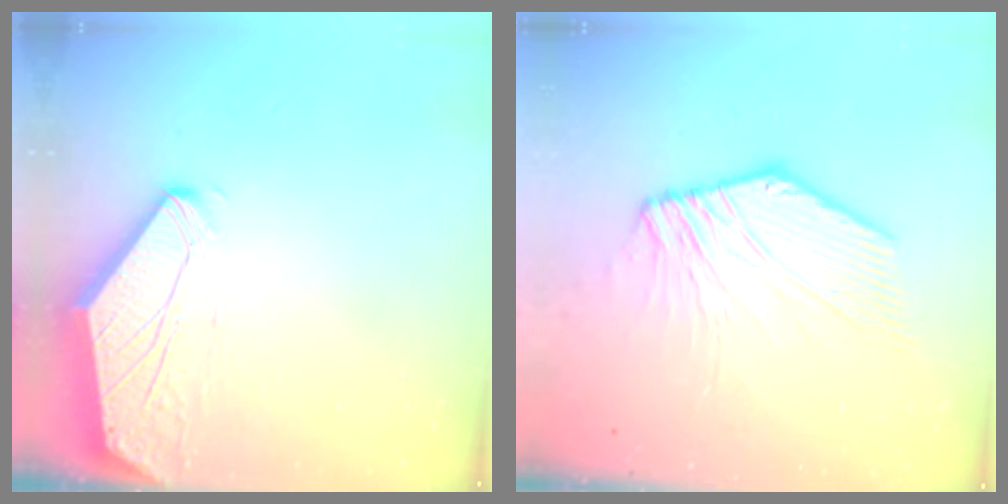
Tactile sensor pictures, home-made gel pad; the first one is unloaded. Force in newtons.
{"total": 5.2, "press": 5.0, "slide": 1.4}